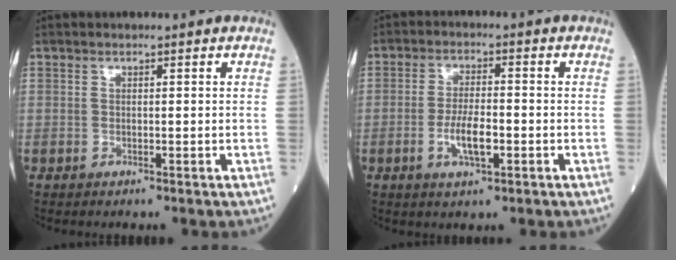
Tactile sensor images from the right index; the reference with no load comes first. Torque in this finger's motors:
{"motor_torque": [0.19, -0.10, 0.37, 0.11]}